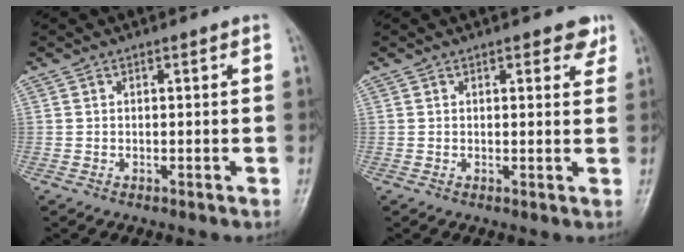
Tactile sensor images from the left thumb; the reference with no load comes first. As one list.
[{"total": 3.1, "force": [2.1, 1.7, 1.7], "torque": [0.005, -0.008, 0.021]}]